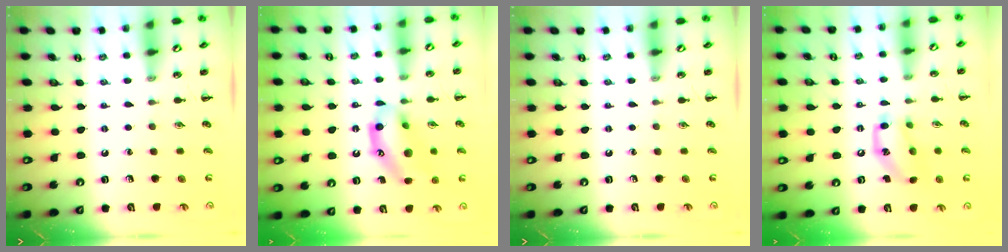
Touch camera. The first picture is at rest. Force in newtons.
{"total": 15.4, "press": 15.1, "slide": 2.6}
{"total": 0.0}
{"total": 13.4, "press": 13.1, "slide": 2.4}